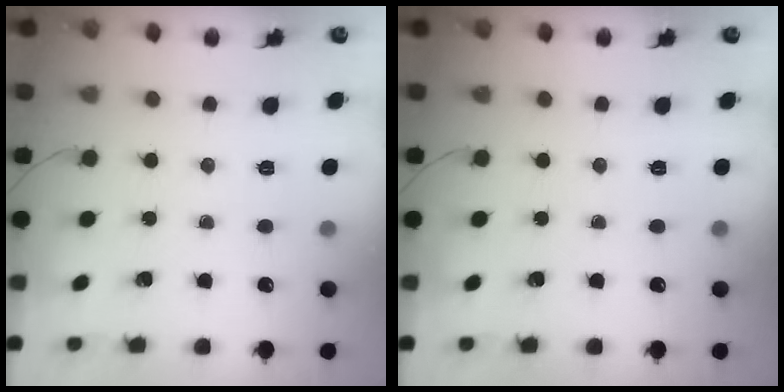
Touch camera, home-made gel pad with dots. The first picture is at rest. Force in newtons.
{"total": 0.0}